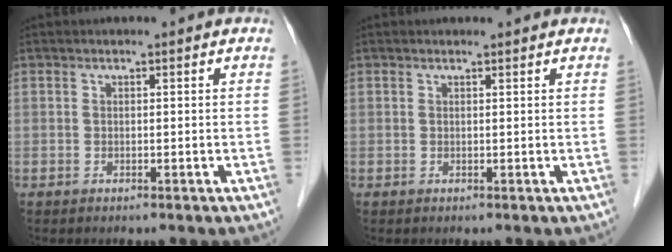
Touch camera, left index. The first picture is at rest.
{"total": 1.1, "force": [1.1, 0.0, 0.1], "torque": [-0.012, 0.005, 0.015]}